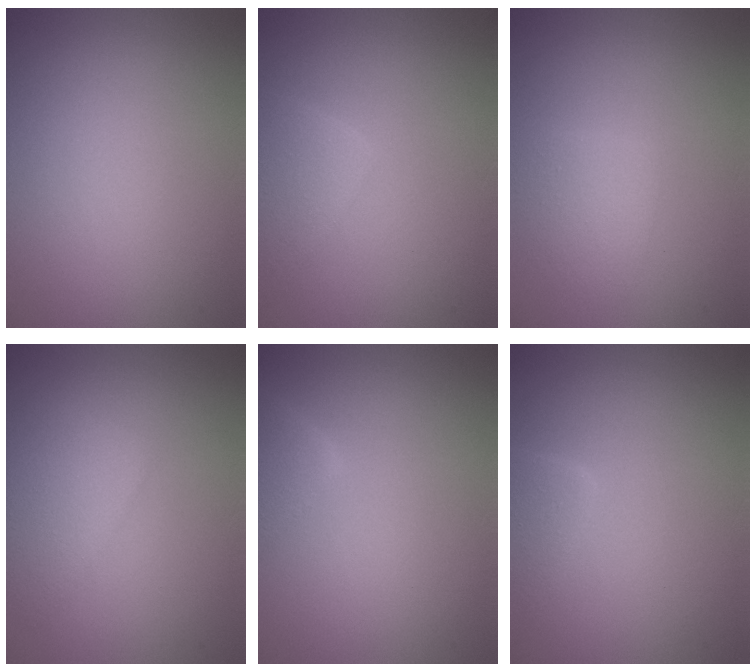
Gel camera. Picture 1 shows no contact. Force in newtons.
{"total": 2.7, "press": 2.7, "slide": 0.0}
{"total": 1.9, "press": 1.9, "slide": 0.1}
{"total": 2.6, "press": 2.6, "slide": 0.1}
{"total": 2.8, "press": 2.8, "slide": 0.1}
{"total": 1.9, "press": 1.9, "slide": 0.2}